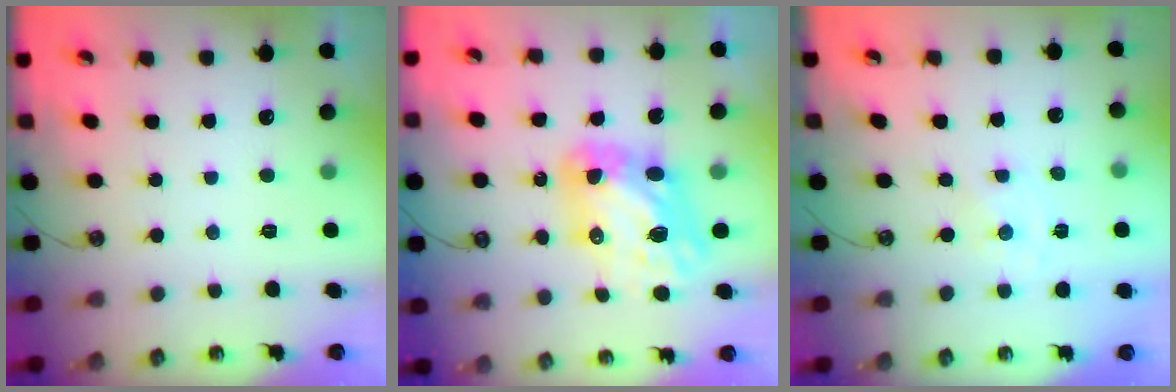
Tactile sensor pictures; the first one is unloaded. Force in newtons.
{"total": 12.2, "press": 12.1, "slide": 1.6}
{"total": 0.0}